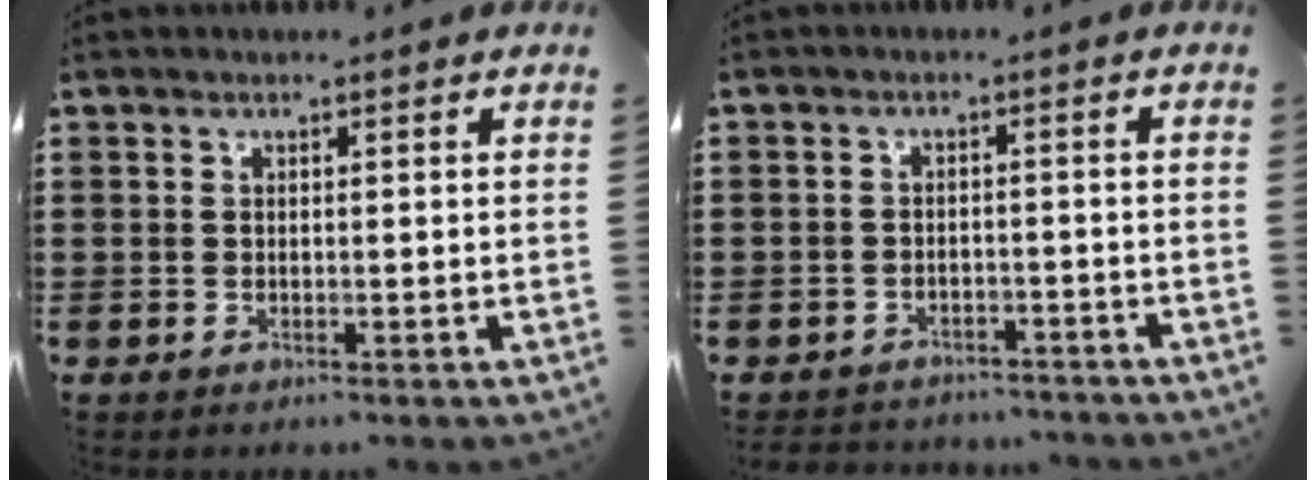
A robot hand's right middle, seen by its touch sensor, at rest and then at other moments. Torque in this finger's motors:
{"motor_torque": [-1.14, 0.48, -1.05, -0.21]}